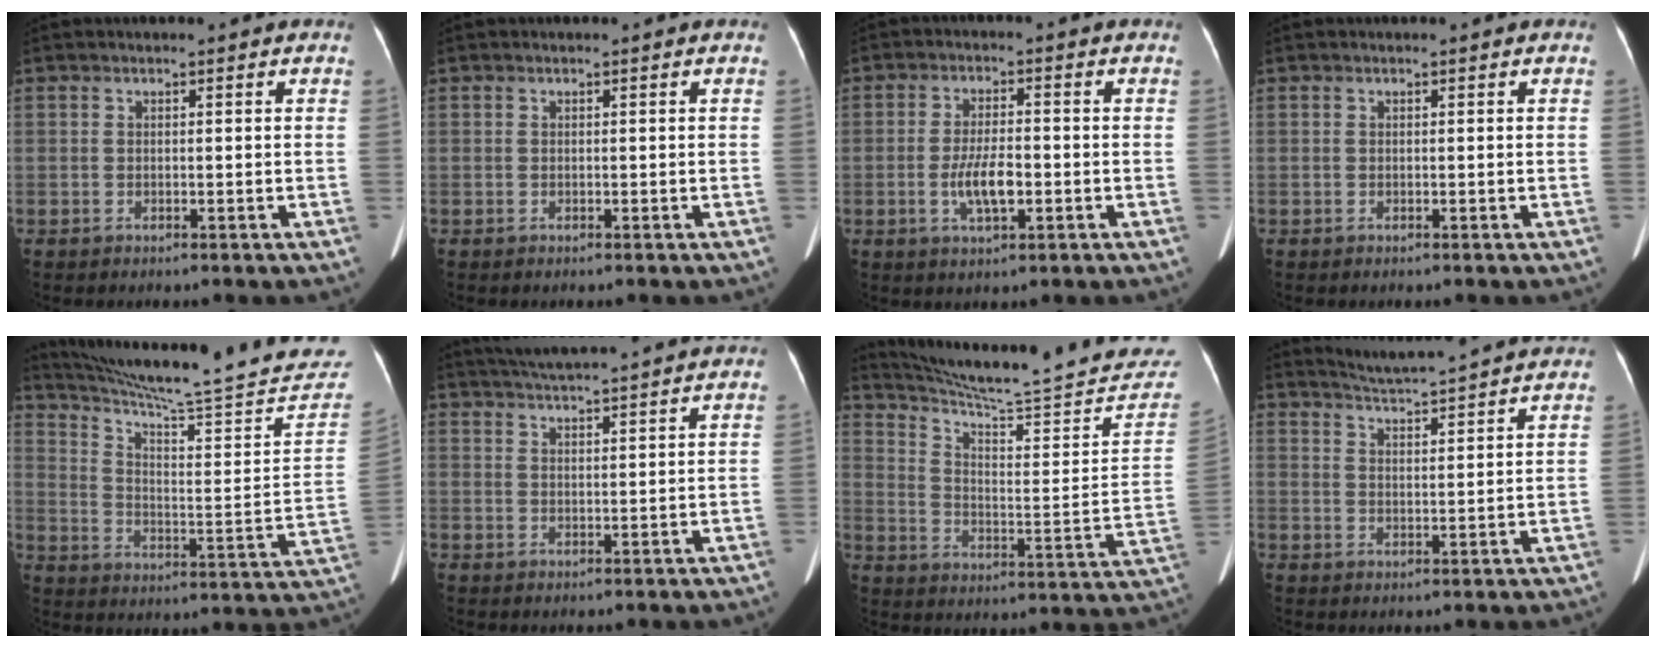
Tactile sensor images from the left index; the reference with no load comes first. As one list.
[{"total": 0.0}, {"total": 5.5, "force": [-1.6, 1.5, 5.1], "torque": [-0.098, -0.009, -0.027]}, {"total": 0.0}, {"total": 29.9, "force": [27.3, 0.4, 12.1], "torque": [-0.192, -0.135, 0.349]}, {"total": 13.6, "force": [12.5, -0.4, 5.4], "torque": [-0.096, 0.009, 0.170]}, {"total": 29.5, "force": [27.4, 1.1, 10.9], "torque": [-0.170, -0.132, 0.351]}, {"total": 14.0, "force": [13.2, -0.2, 4.4], "torque": [-0.078, -0.008, 0.173]}]